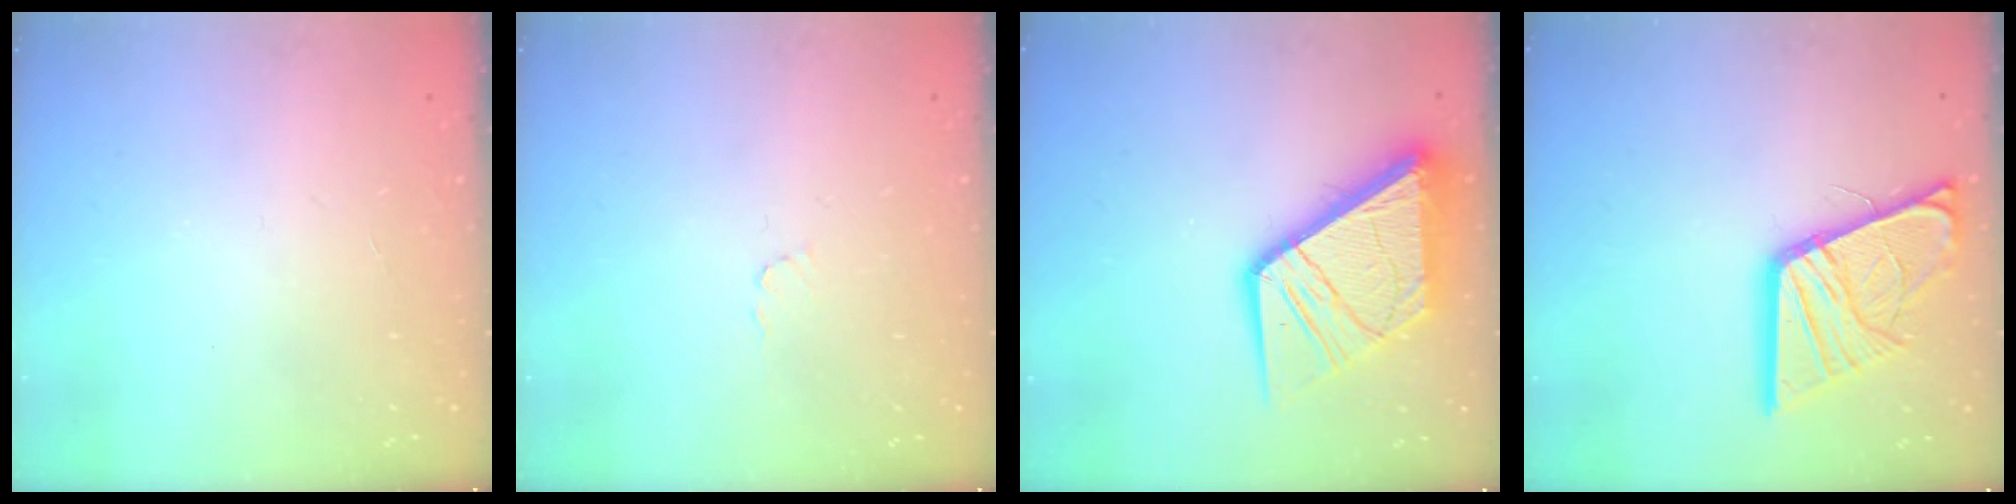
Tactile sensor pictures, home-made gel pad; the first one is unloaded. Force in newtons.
{"total": 3.3, "press": 3.3, "slide": 0.2}
{"total": 19.2, "press": 19.1, "slide": 2.3}
{"total": 18.4, "press": 18.3, "slide": 2.0}